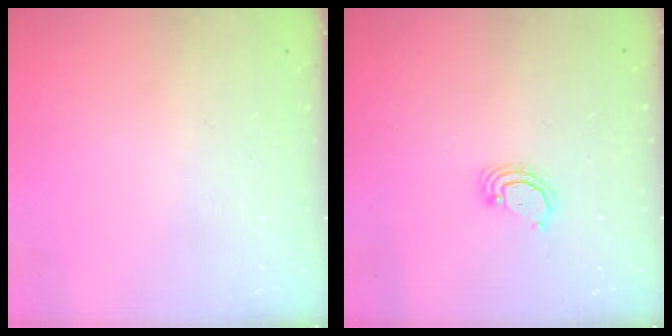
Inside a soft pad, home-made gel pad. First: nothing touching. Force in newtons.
{"total": 2.8, "press": 2.8, "slide": 0.3}